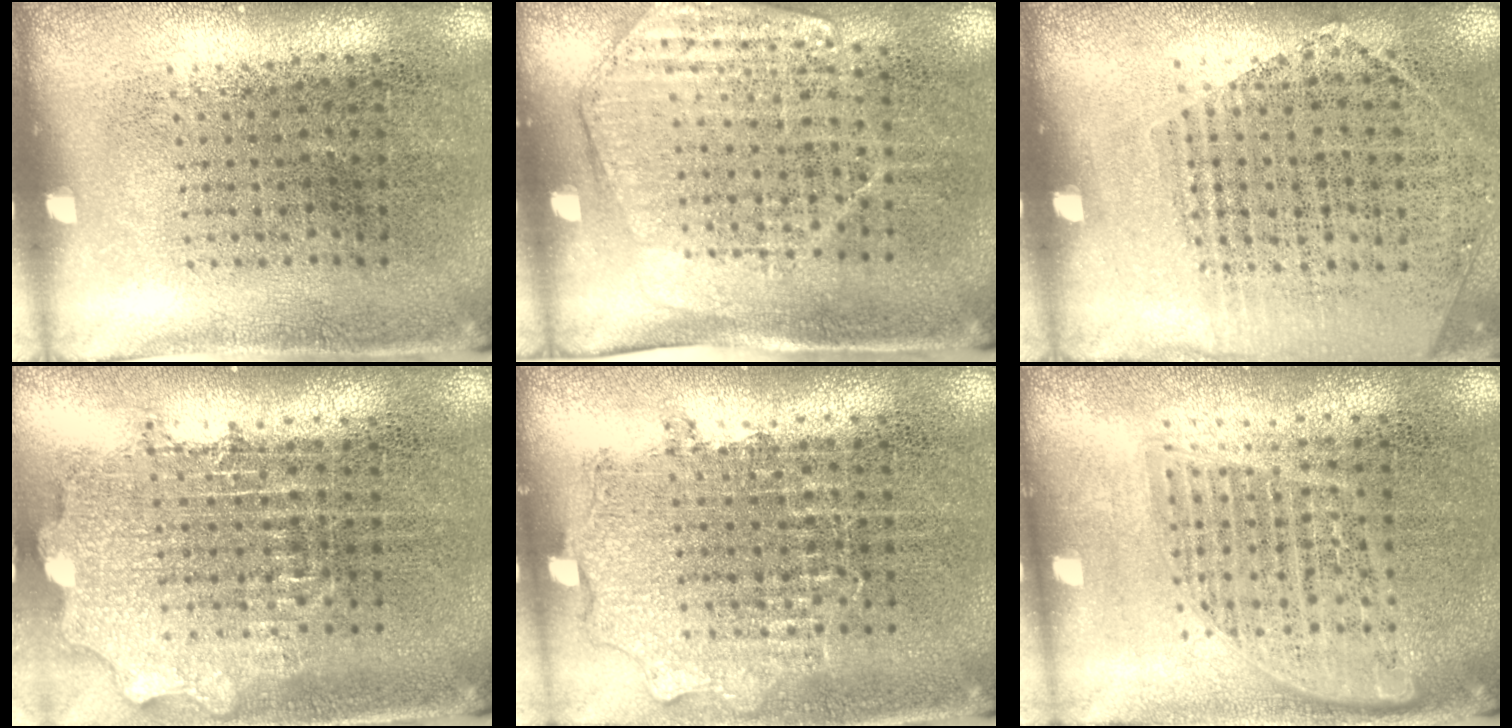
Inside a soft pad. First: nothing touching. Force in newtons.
{"total": 1.6, "press": 1.5, "slide": 0.6}
{"total": 1.2, "press": 1.0, "slide": 0.6}
{"total": 2.0, "press": 1.6, "slide": 1.2}
{"total": 0.9, "press": 0.8, "slide": 0.3}
{"total": 1.6, "press": 1.5, "slide": 0.7}